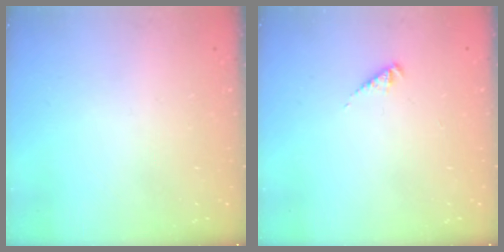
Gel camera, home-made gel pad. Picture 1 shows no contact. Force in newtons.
{"total": 2.4, "press": 2.4, "slide": 0.3}